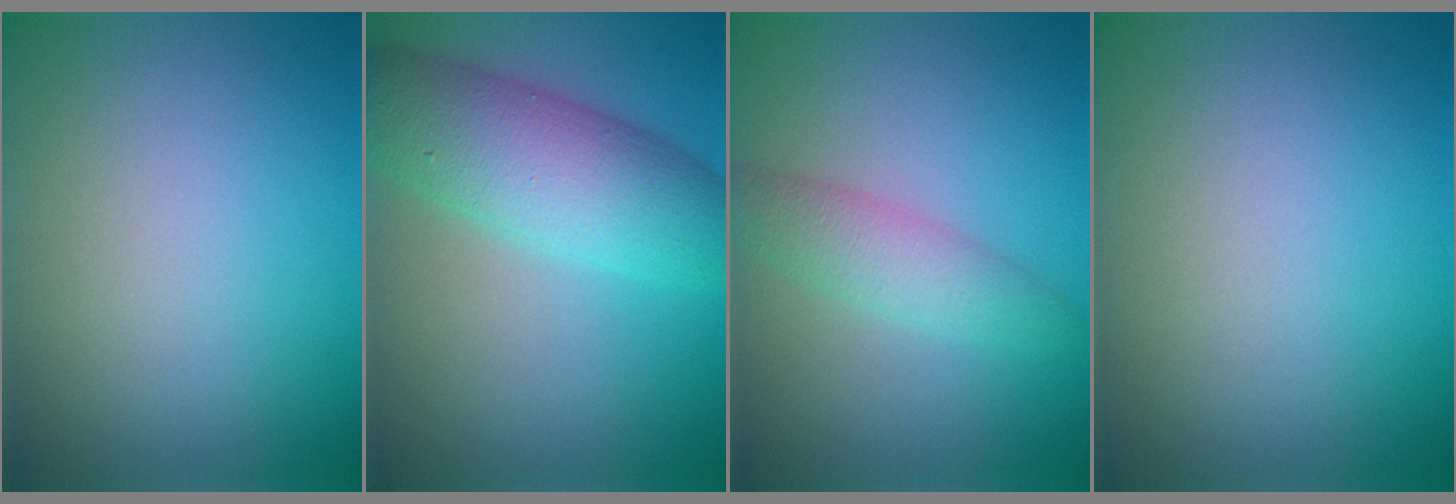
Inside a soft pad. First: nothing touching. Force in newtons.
{"total": 7.5, "press": 7.5, "slide": 0.1}
{"total": 2.9, "press": 2.9, "slide": 0.0}
{"total": 0.0}